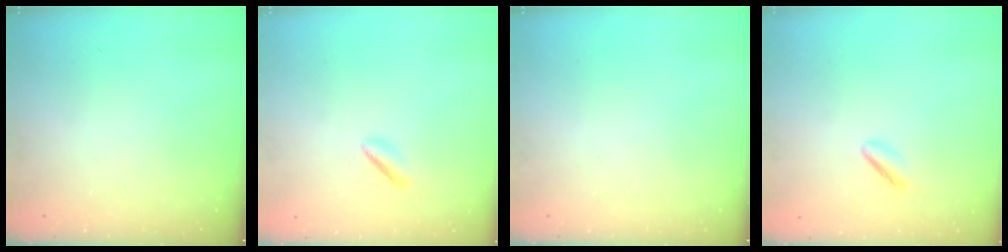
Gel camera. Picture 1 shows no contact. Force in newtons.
{"total": 1.9, "press": 1.7, "slide": 0.7}
{"total": 0.0}
{"total": 2.0, "press": 1.9, "slide": 0.6}